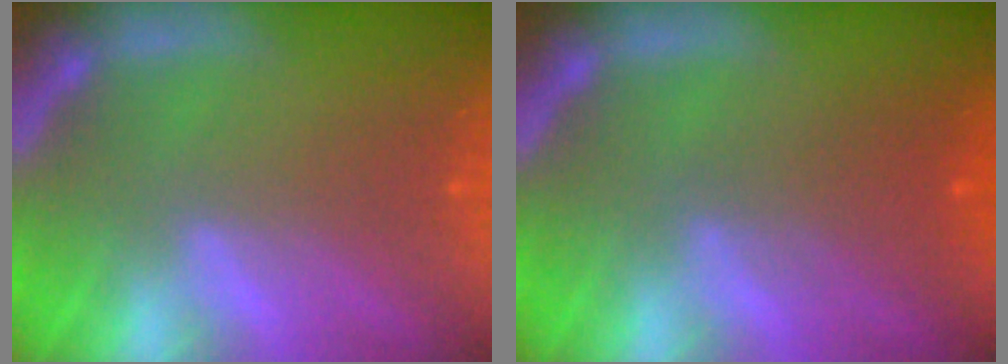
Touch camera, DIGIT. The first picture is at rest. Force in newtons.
{"total": 3.0}